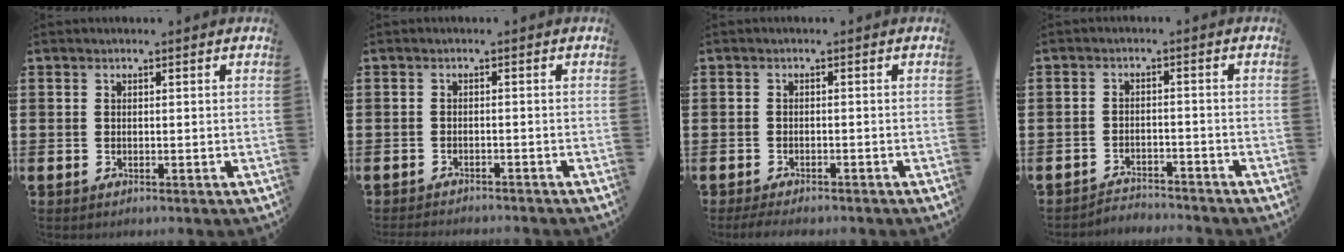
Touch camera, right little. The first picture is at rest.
{"total": 1.2, "force": [-1.2, -0.1, -0.1], "torque": [-0.002, 0.002, -0.024]}
{"total": 1.3, "force": [-1.2, 0.2, 0.6], "torque": [-0.012, 0.002, -0.023]}
{"total": 2.4, "force": [-2.4, 0.1, -0.3], "torque": [-0.005, 0.003, -0.054]}